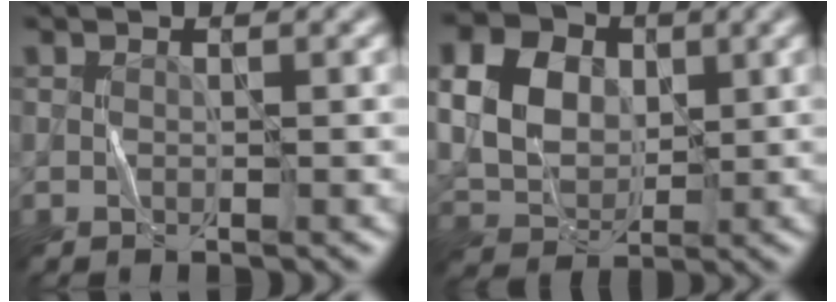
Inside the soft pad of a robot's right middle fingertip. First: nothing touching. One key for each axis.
{"total": 10.3, "fx": 2.6, "fy": 8.0, "fz": 6.0, "tx": -0.135, "ty": 0.032, "tz": 0.043}